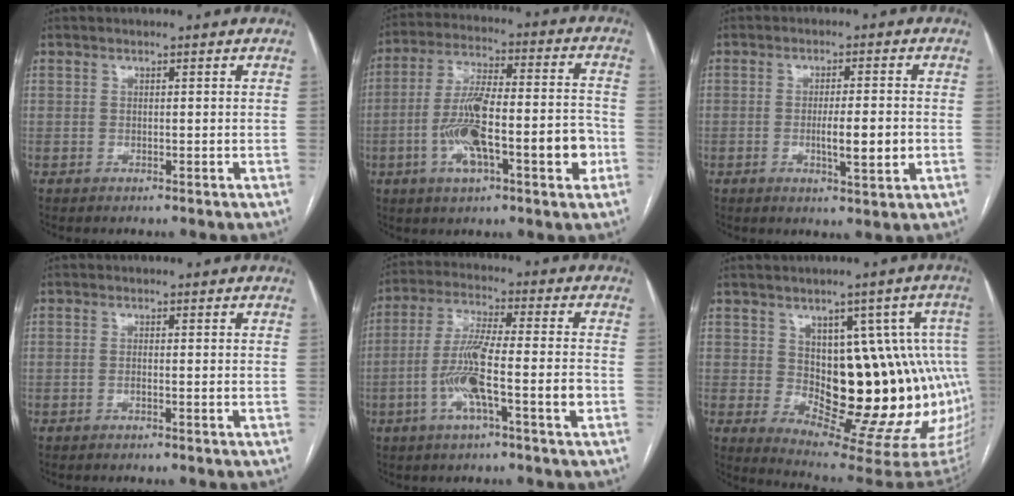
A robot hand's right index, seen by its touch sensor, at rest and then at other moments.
{"total": 15.9, "force": [-4.4, 4.0, 14.8], "torque": [-0.260, 0.024, -0.070]}
{"total": 6.1, "force": [-1.2, 0.6, 5.9], "torque": [-0.099, -0.009, -0.018]}
{"total": 0.9, "force": [-0.3, 0.0, 0.8], "torque": [-0.014, 0.001, -0.004]}
{"total": 10.8, "force": [-3.3, 0.6, 10.3], "torque": [-0.197, 0.005, -0.065]}
{"total": 19.3, "force": [-0.2, 8.0, 17.6], "torque": [-0.152, 0.025, 0.020]}